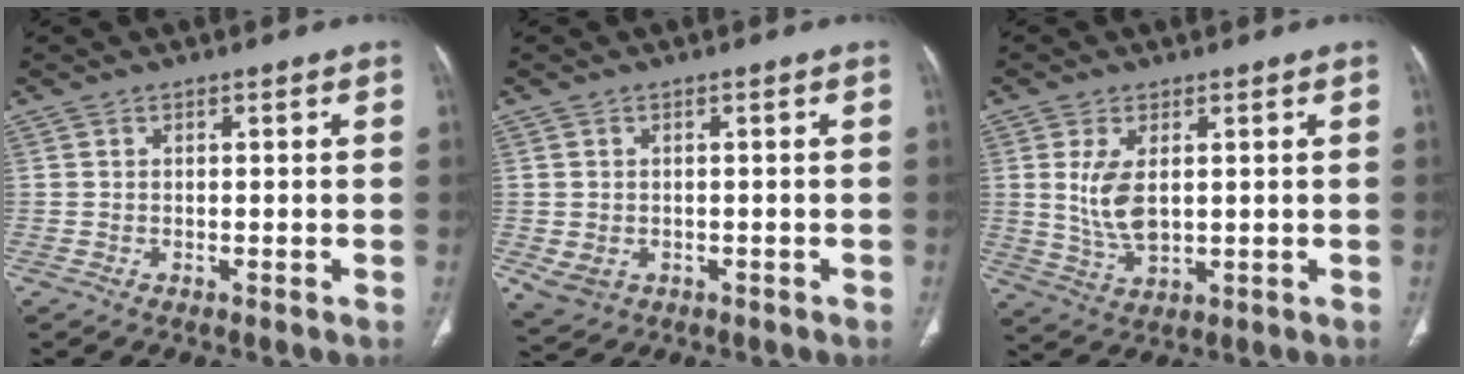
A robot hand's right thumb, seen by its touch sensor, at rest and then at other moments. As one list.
[{"total": 3.8, "force": [-0.8, 3.2, 1.9], "torque": [-0.040, 0.000, 0.003]}, {"total": 7.5, "force": [1.3, 3.8, 6.3], "torque": [-0.123, -0.014, 0.037]}]